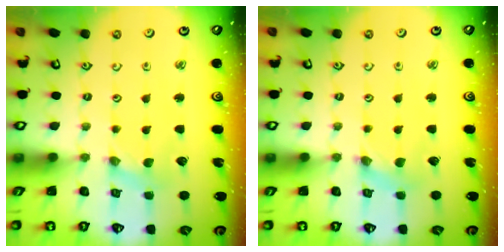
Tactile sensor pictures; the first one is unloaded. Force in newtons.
{"total": 0.0}